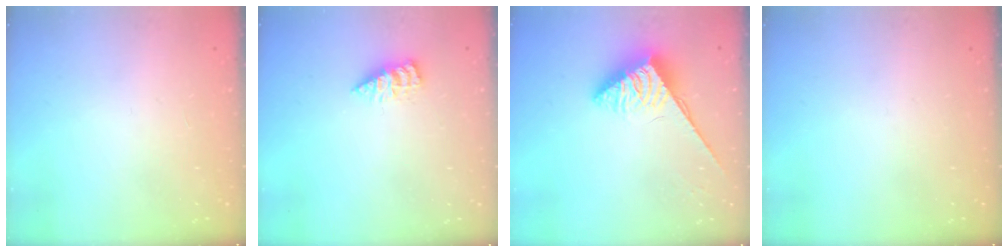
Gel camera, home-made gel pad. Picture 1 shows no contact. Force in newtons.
{"total": 2.9, "press": 2.8, "slide": 0.4}
{"total": 3.9, "press": 3.9, "slide": 0.5}
{"total": 0.0}